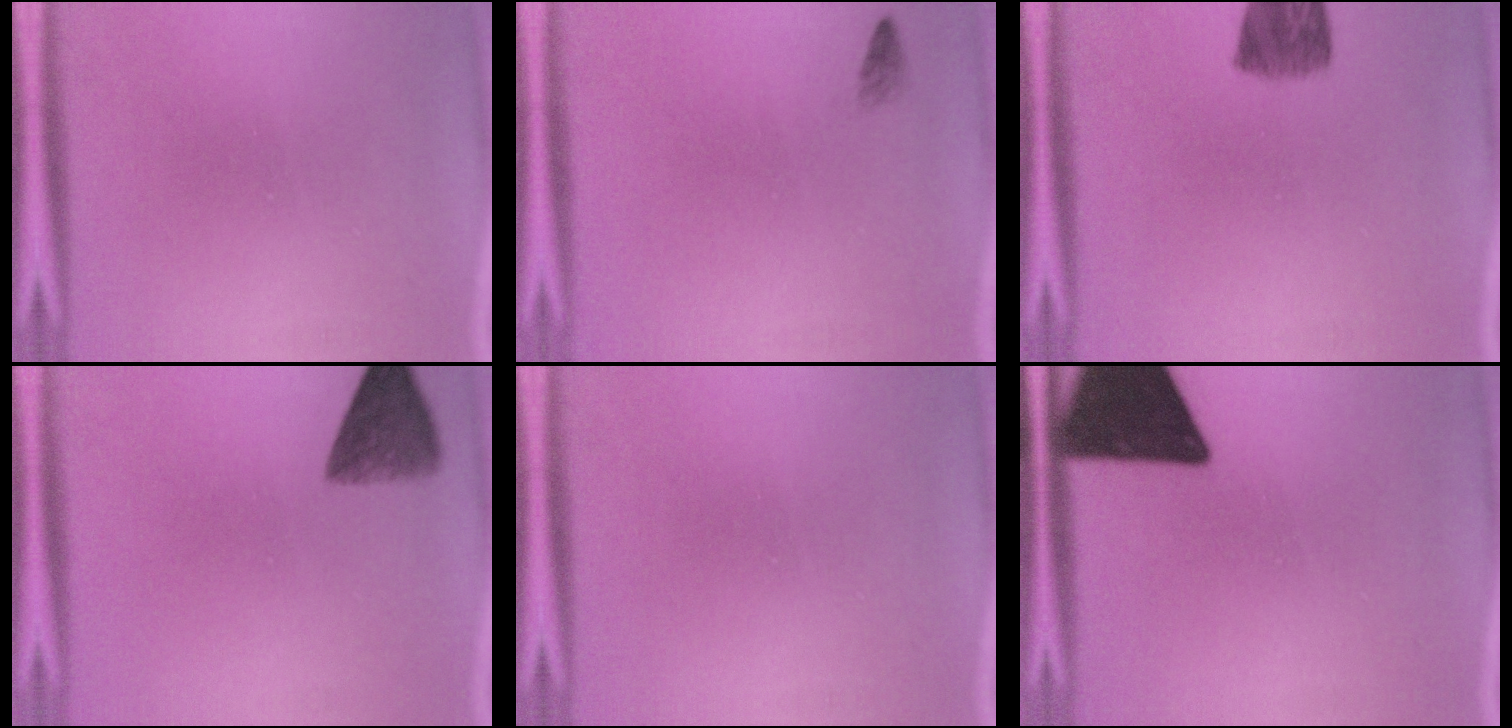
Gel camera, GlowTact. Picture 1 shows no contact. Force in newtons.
{"total": 0.8}
{"total": 7.1}
{"total": 6.1}
{"total": 0.0}
{"total": 18.5}